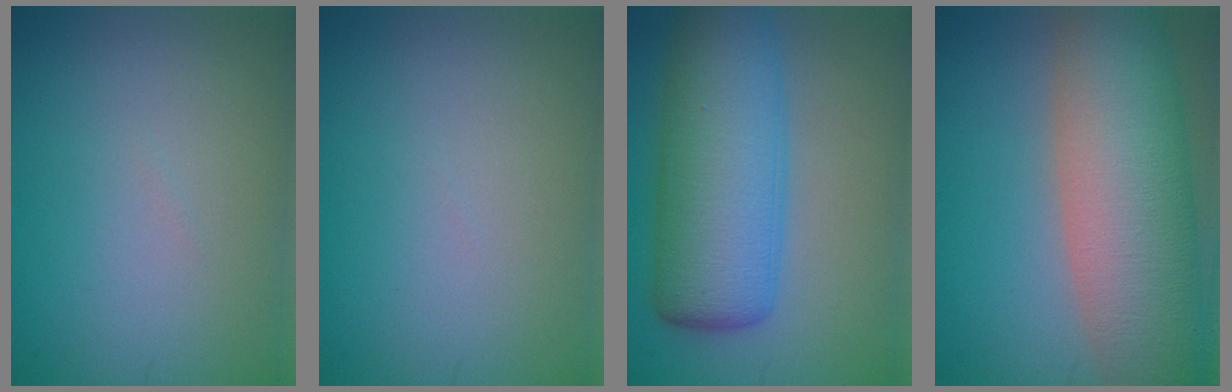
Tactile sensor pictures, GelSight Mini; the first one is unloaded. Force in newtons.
{"total": 0.0}
{"total": 9.7, "press": 9.7, "slide": 0.2}
{"total": 12.4, "press": 12.4, "slide": 0.5}